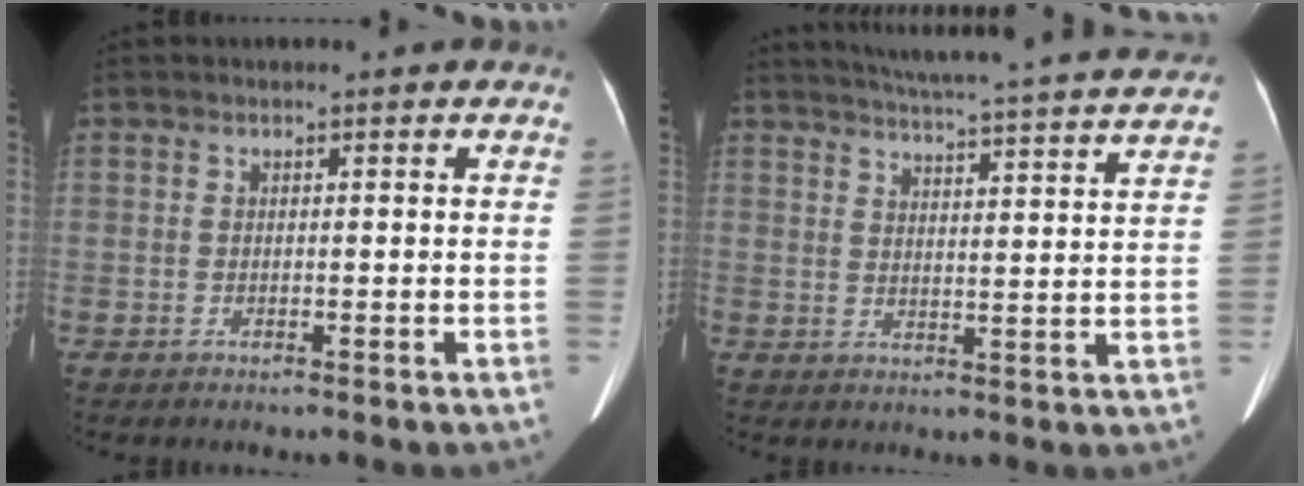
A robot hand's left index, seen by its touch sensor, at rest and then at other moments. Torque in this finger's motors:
{"motor_torque": [-0.64, -0.95, -0.02, 0.01]}